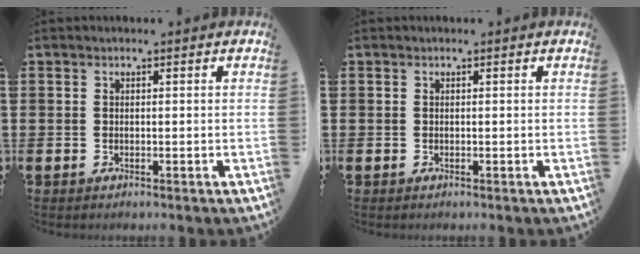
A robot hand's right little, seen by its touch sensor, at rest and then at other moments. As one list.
[{"total": 0.0}]